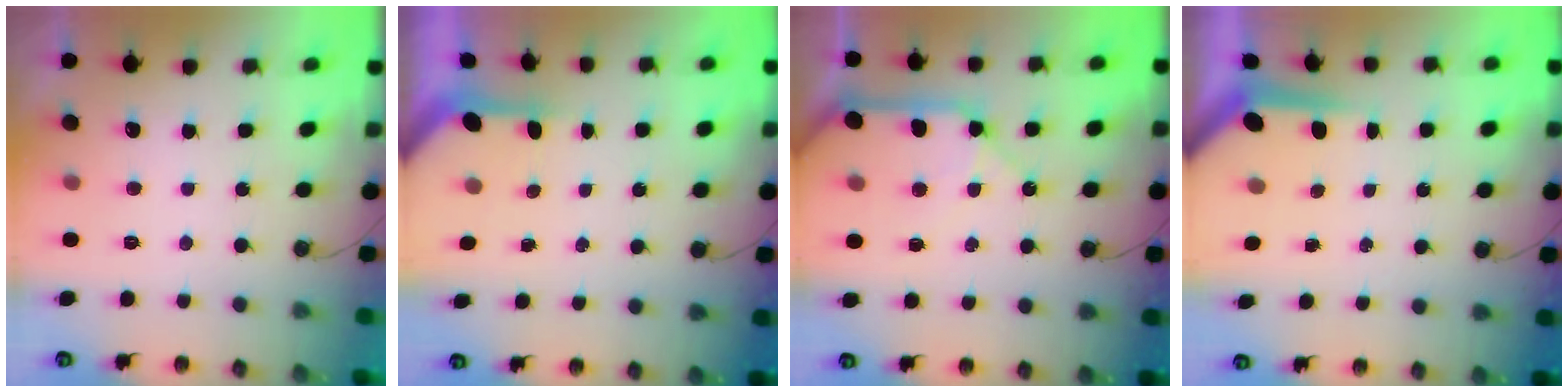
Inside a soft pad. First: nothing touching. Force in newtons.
{"total": 3.1, "press": 3.1, "slide": 0.2}
{"total": 11.7, "press": 11.6, "slide": 1.5}
{"total": 5.0, "press": 4.9, "slide": 0.5}